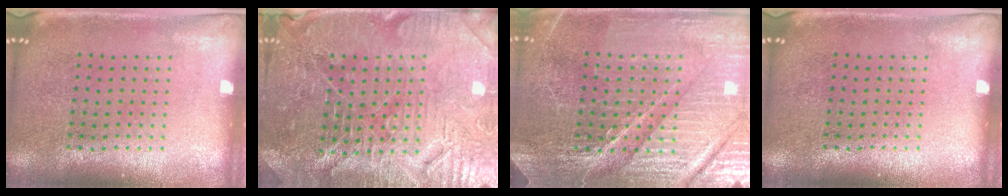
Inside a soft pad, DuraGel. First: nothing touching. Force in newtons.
{"total": 4.4, "press": 4.2, "slide": 1.3}
{"total": 5.2, "press": 4.9, "slide": 1.8}
{"total": 0.0}